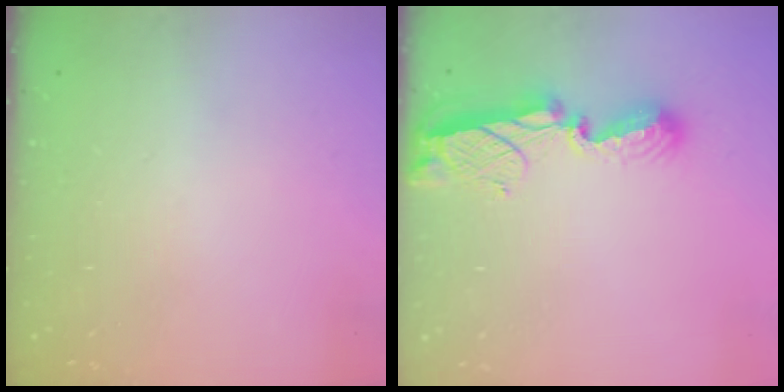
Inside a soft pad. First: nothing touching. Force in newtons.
{"total": 9.6, "press": 9.6, "slide": 1.2}